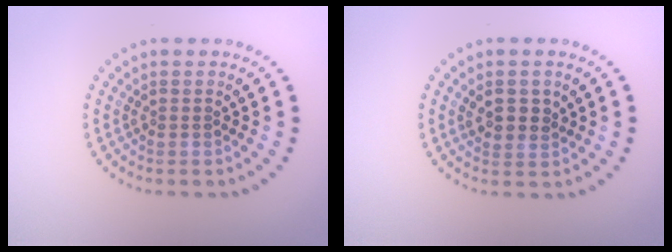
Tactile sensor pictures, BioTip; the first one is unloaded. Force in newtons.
{"total": 2.3, "press": 2.2, "slide": 0.7}